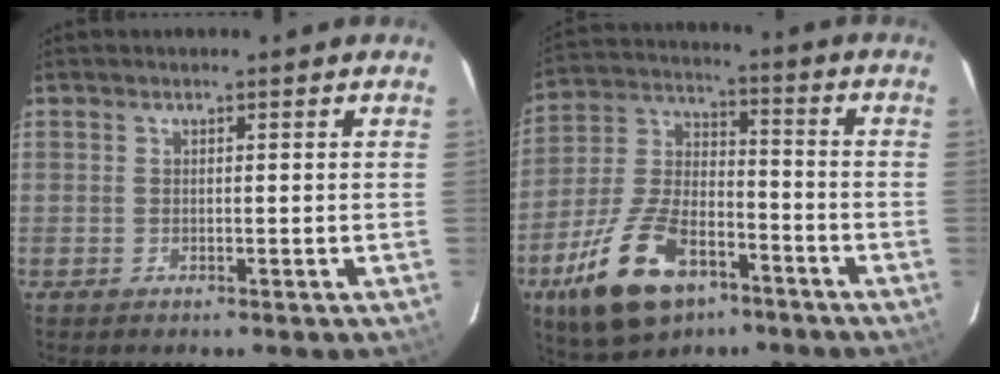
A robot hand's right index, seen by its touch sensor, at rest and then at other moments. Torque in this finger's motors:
{"motor_torque": [1.10, -1.04, 0.91, 0.19]}